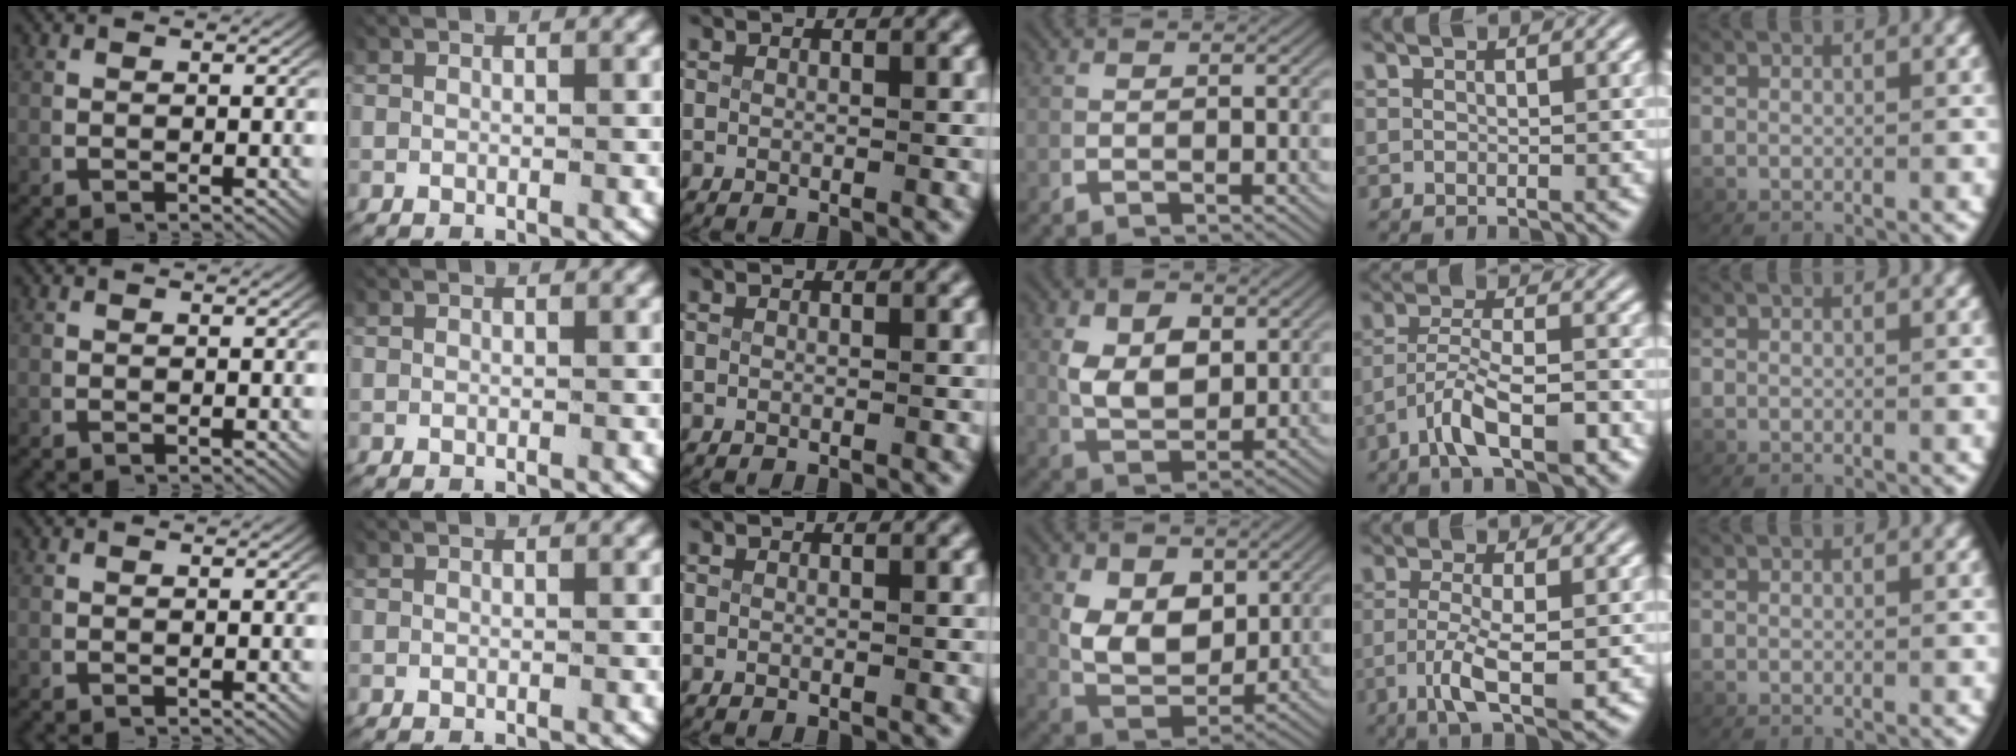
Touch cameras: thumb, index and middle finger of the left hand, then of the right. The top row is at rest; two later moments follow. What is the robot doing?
{"motion": "lift_and_place", "object": "key"}